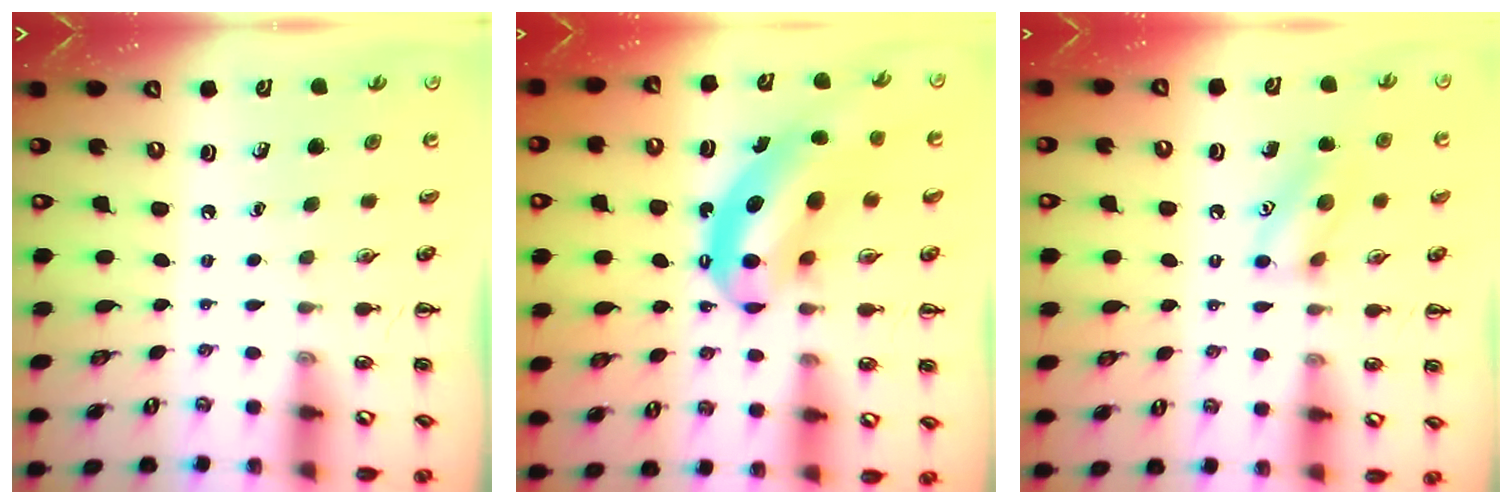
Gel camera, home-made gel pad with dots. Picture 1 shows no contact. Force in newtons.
{"total": 13.3, "press": 12.7, "slide": 3.7}
{"total": 10.6, "press": 10.5, "slide": 1.0}